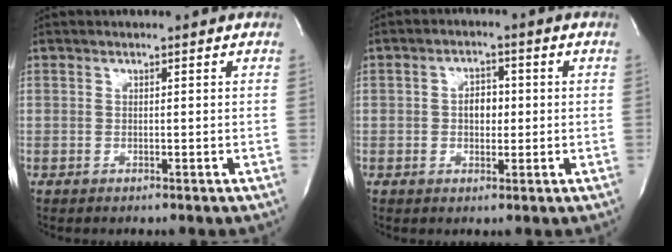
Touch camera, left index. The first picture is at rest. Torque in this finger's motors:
{"motor_torque": [0.07, 0.01, 0.03, 0.02]}